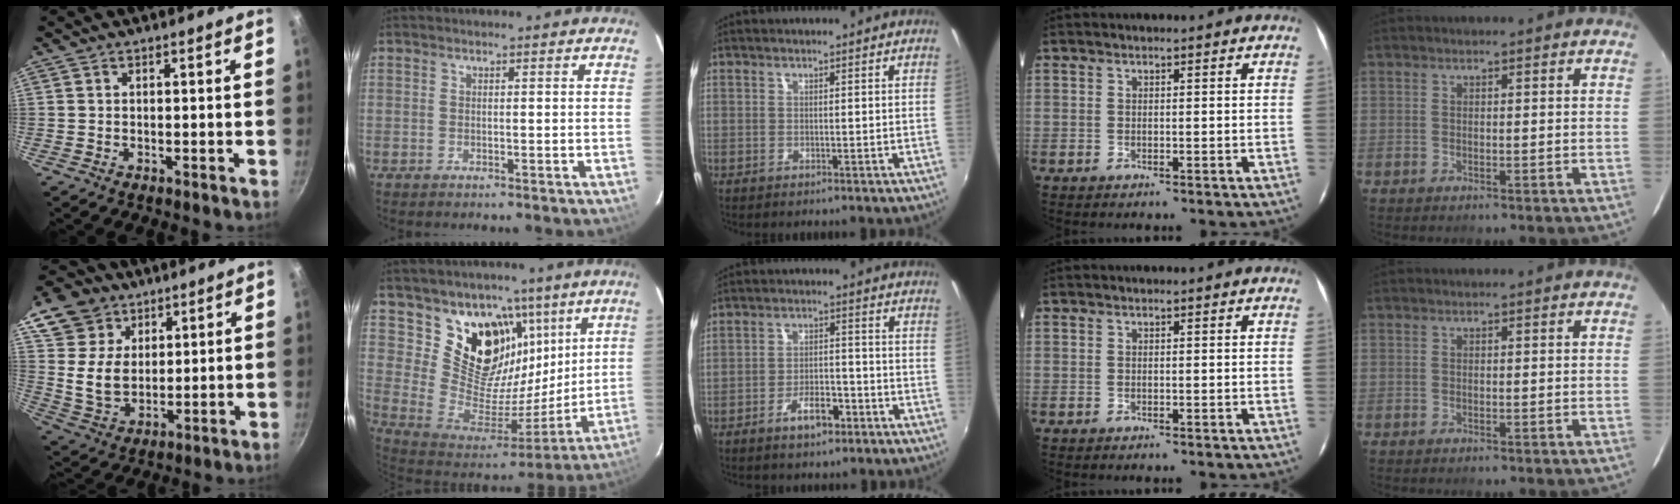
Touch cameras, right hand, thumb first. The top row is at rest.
{"thumb": {"total": 13.6, "force": [6.8, 10.3, 5.6], "torque": [-0.079, -0.023, 0.131]}, "index": {"total": 18.8, "force": [10.7, 13.5, 7.7], "torque": [-0.157, -0.013, 0.208]}, "middle": {"total": 5.7, "force": [-3.6, 2.5, 3.5], "torque": [-0.068, 0.006, -0.052]}}